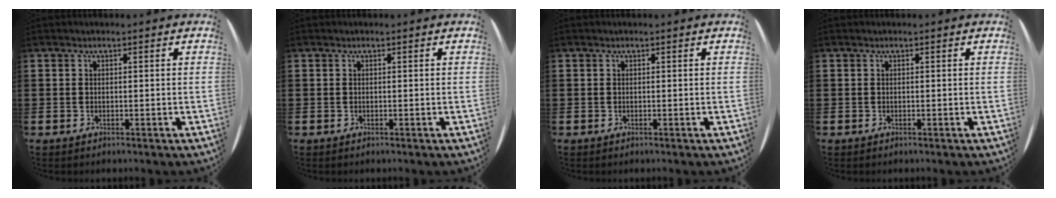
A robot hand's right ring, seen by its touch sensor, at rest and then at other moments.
{"total": 0.0}
{"total": 0.0}
{"total": 0.0}